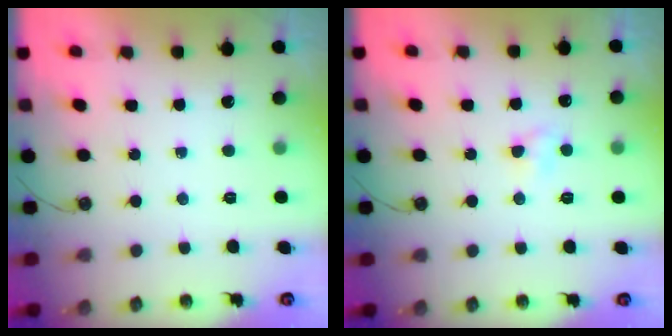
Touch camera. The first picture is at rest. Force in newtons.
{"total": 3.2, "press": 3.1, "slide": 0.5}